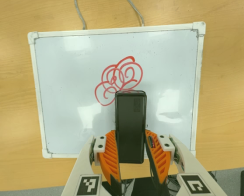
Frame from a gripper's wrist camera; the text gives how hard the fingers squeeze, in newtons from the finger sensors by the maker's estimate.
{"total": 4.9, "left": 3.4, "right": 6.4}